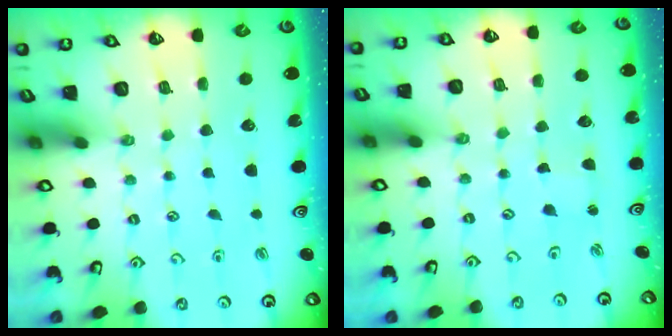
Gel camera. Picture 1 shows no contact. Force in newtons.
{"total": 1.0, "press": 1.0, "slide": 0.1}